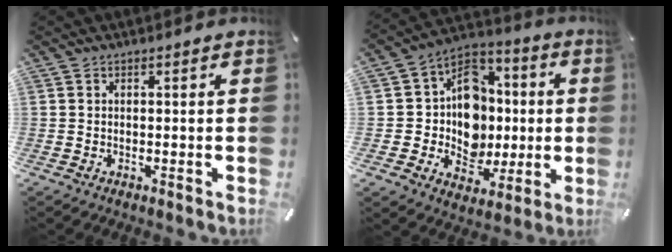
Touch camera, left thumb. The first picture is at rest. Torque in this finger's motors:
{"motor_torque": [0.50, 0.76, 0.83, 0.59, 0.14]}